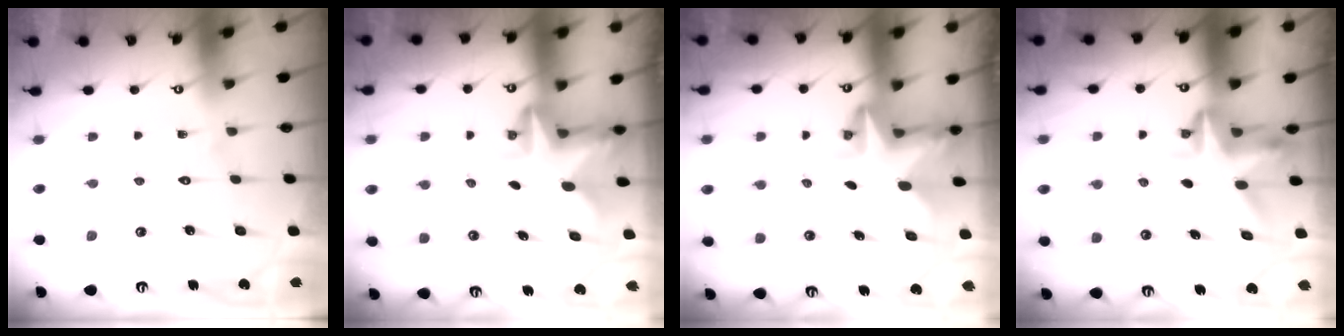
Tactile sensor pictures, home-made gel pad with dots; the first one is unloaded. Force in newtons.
{"total": 2.4, "press": 2.3, "slide": 0.4}
{"total": 3.2, "press": 3.2, "slide": 0.2}
{"total": 3.6, "press": 3.6, "slide": 0.2}